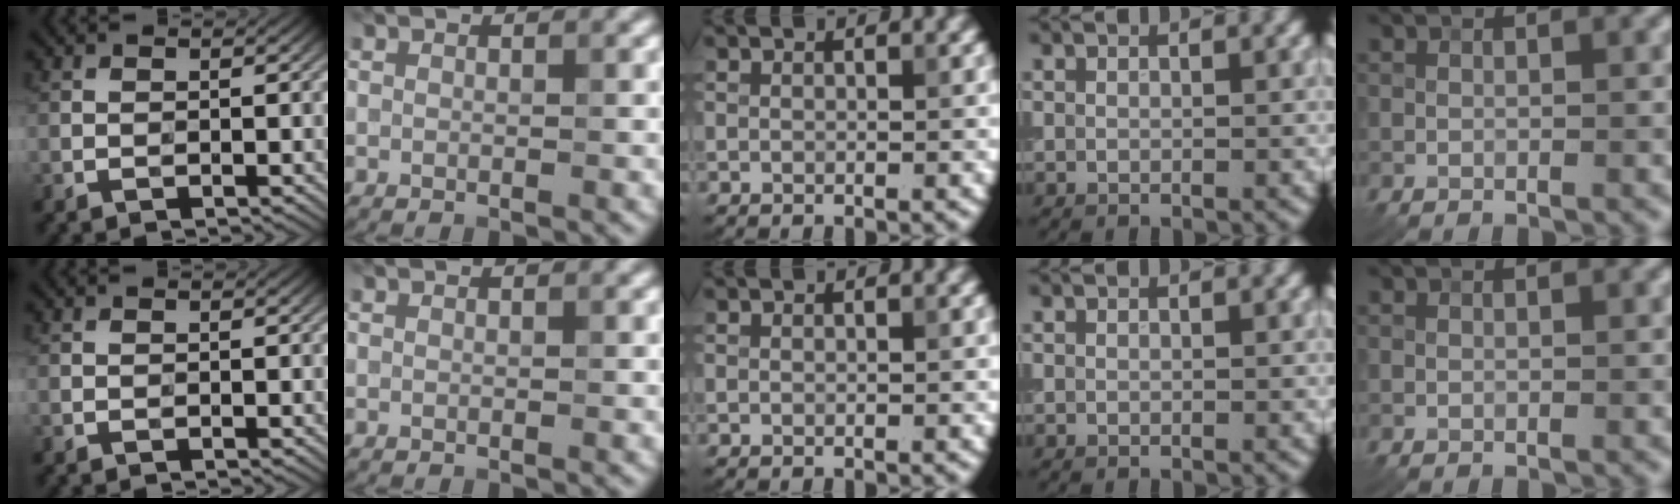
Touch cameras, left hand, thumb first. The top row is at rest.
{}